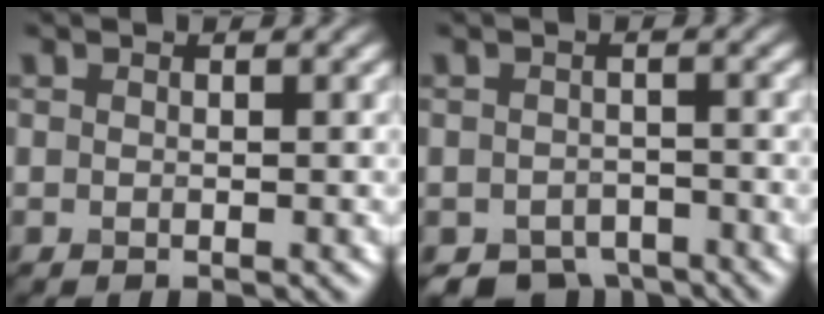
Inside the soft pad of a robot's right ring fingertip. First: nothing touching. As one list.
[{"total": 3.8, "force": [-3.0, 2.1, 1.1], "torque": [-0.004, -0.007, -0.048]}]